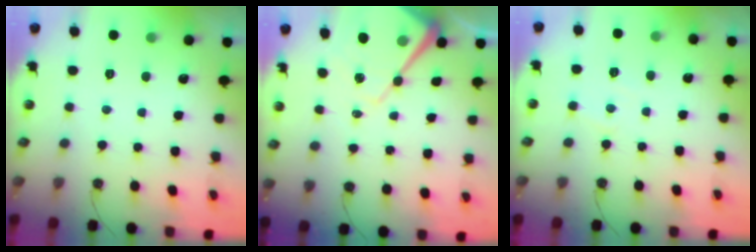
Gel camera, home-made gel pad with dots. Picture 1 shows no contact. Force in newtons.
{"total": 13.4, "press": 13.4, "slide": 1.5}
{"total": 5.1, "press": 5.0, "slide": 0.7}